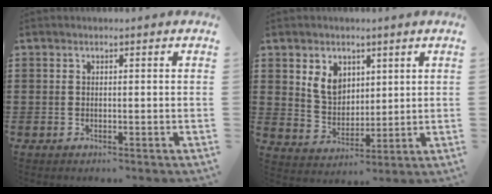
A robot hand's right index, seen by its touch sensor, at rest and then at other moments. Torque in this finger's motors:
{"motor_torque": [0.23, -0.08, 0.19, 0.12]}